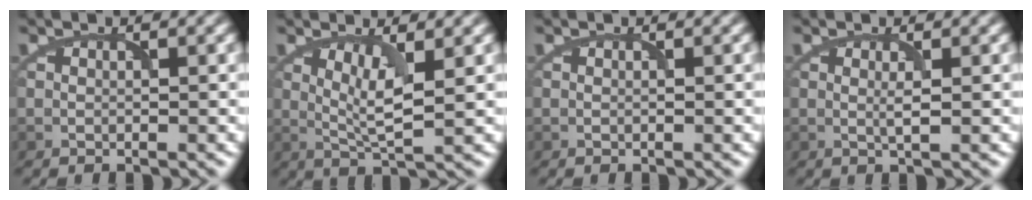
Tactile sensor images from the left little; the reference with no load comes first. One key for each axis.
{"total": 3.6, "fx": 0.5, "fy": 0.9, "fz": 3.5, "tx": -0.067, "ty": -0.003, "tz": 0.018}
{"total": 0.0}
{"total": 1.0, "fx": 0.0, "fy": 0.1, "fz": 1.0, "tx": -0.018, "ty": -0.002, "tz": 0.002}